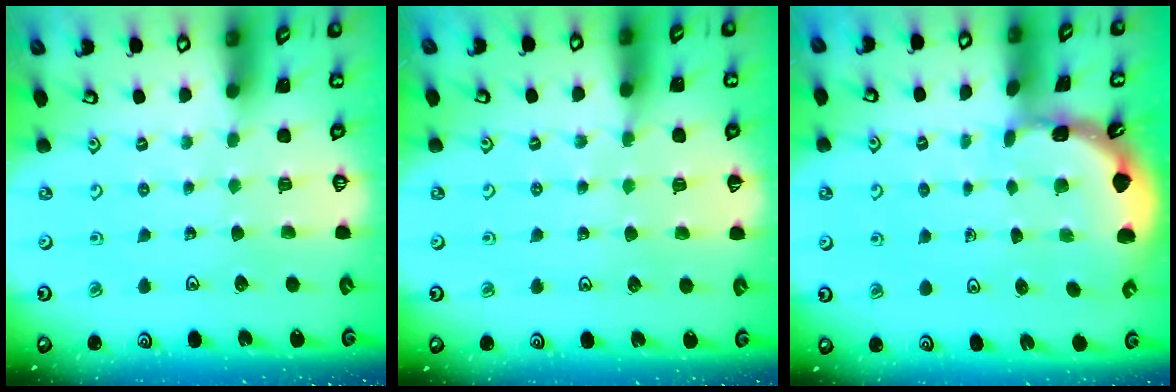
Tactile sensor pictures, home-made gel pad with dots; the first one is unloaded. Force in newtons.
{"total": 4.9, "press": 4.9, "slide": 0.8}
{"total": 1.6, "press": 1.6, "slide": 0.3}